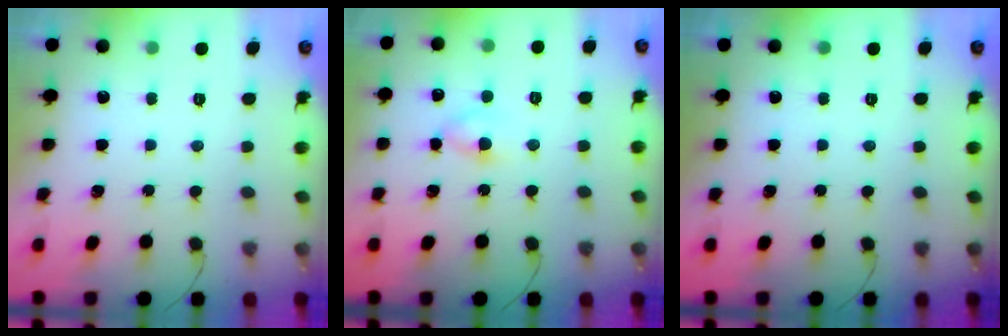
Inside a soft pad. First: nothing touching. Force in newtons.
{"total": 3.2, "press": 2.9, "slide": 1.4}
{"total": 0.0}